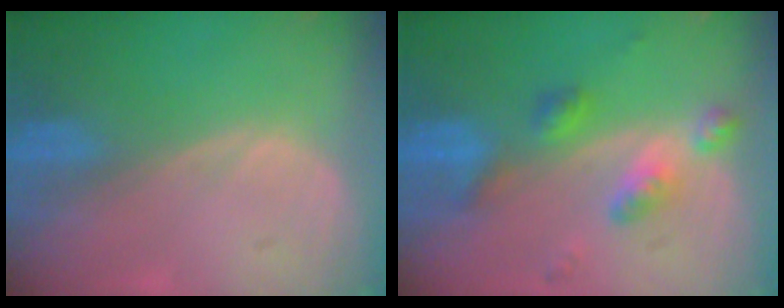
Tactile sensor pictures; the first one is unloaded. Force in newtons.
{"total": 6.1, "press": 5.4, "slide": 2.9}